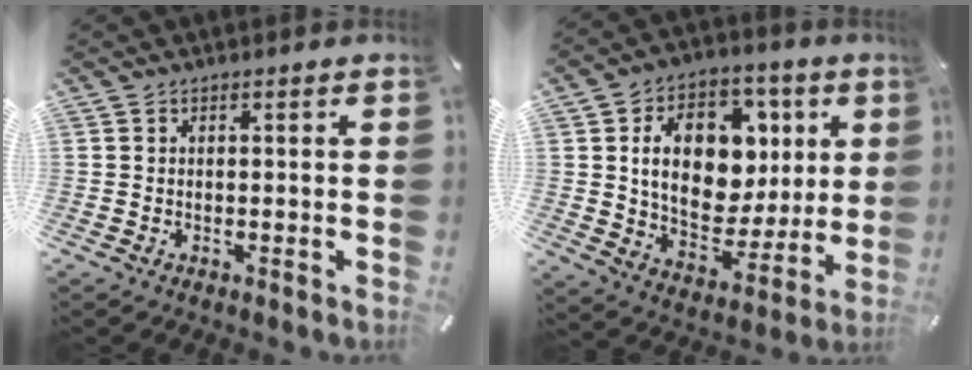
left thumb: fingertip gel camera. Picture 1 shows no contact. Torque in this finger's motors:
{"motor_torque": [2.80, 2.21, 0.94, 0.31, 0.23]}